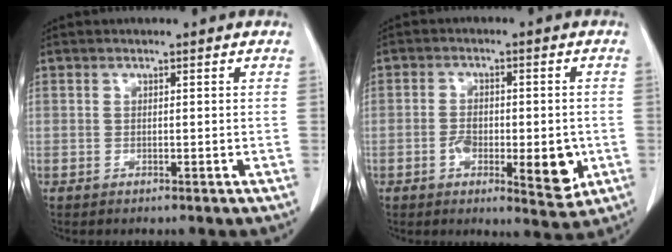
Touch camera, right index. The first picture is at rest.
{"total": 9.3, "force": [-2.4, 3.7, 8.2], "torque": [-0.108, -0.007, -0.029]}